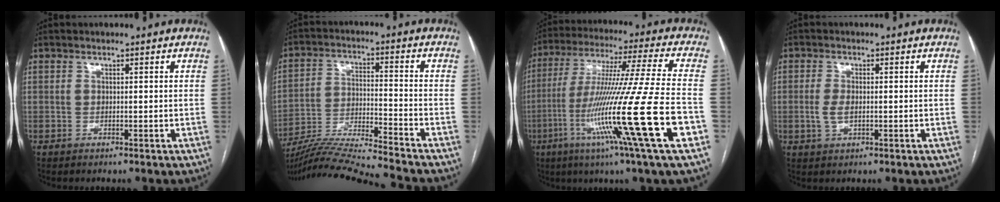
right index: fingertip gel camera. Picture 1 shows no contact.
{"total": 17.3, "force": [-16.0, -2.2, 6.0], "torque": [-0.107, -0.017, -0.271]}
{"total": 24.3, "force": [-7.8, -1.8, 22.9], "torque": [-0.406, -0.040, -0.153]}
{"total": 3.0, "force": [-0.4, 1.4, 2.6], "torque": [-0.061, -0.001, -0.007]}